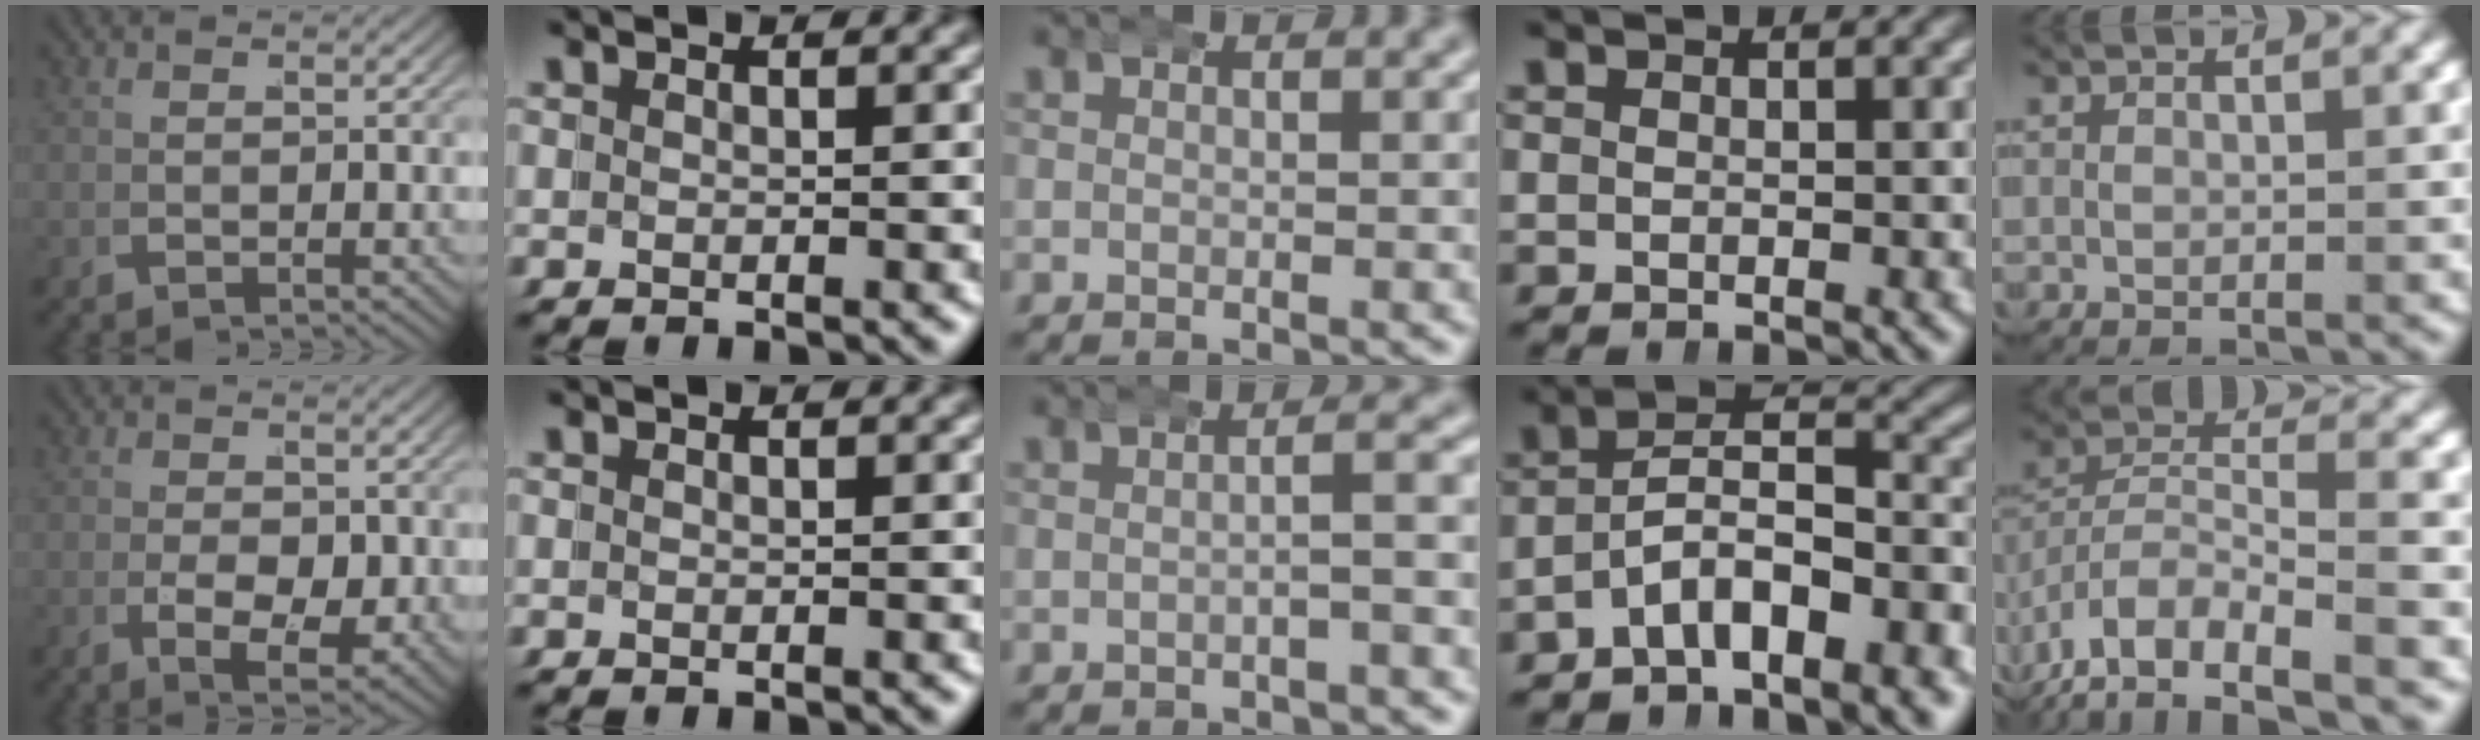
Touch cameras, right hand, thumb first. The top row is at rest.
{"thumb": {"total": 6.7, "force": [-1.3, 3.8, 5.3], "torque": [-0.098, -0.032, -0.004]}, "middle": {"total": 1.8, "force": [-0.3, 0.1, 1.8], "torque": [-0.014, 0.011, -0.013]}, "ring": {"total": 9.2, "force": [-4.7, 5.3, 5.8], "torque": [-0.088, -0.022, -0.068]}, "little": {"total": 7.8, "force": [-3.8, 5.1, 4.6], "torque": [-0.107, -0.014, -0.061]}}